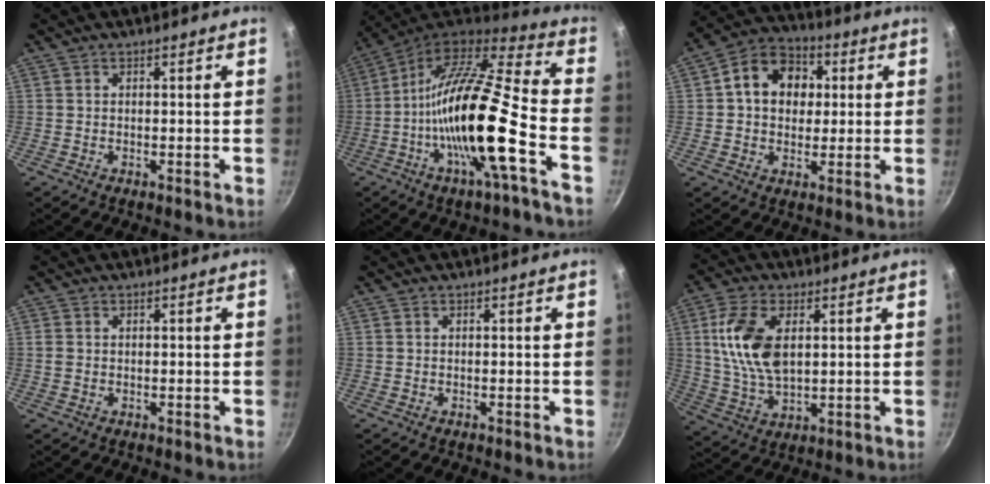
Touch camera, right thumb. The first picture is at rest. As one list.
[{"total": 22.1, "force": [-6.5, 4.3, 20.7], "torque": [-0.352, 0.029, -0.135]}, {"total": 12.3, "force": [2.2, 9.7, 7.2], "torque": [-0.085, 0.018, 0.019]}, {"total": 1.3, "force": [0.1, 1.0, 0.7], "torque": [-0.014, 0.002, 0.002]}, {"total": 0.0}, {"total": 12.9, "force": [2.9, 7.2, 10.4], "torque": [-0.196, -0.011, 0.059]}]